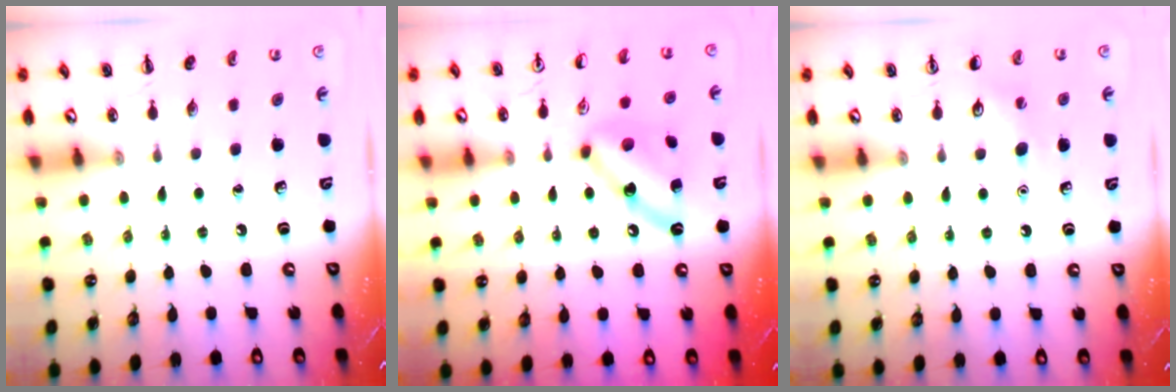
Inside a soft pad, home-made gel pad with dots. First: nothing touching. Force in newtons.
{"total": 10.3, "press": 10.3, "slide": 0.5}
{"total": 5.8, "press": 5.6, "slide": 1.6}